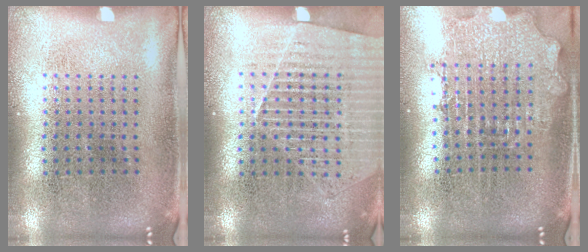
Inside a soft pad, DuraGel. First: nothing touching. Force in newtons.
{"total": 1.3, "press": 1.3, "slide": 0.2}
{"total": 2.0, "press": 1.6, "slide": 1.2}